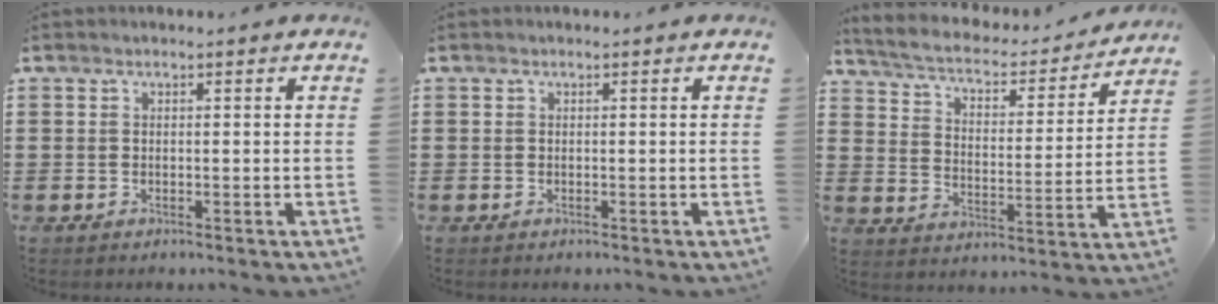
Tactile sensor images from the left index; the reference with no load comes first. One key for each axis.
{"total": 0.0}
{"total": 3.8, "fx": 3.4, "fy": 0.8, "fz": 1.4, "tx": -0.048, "ty": -0.030, "tz": 0.049}